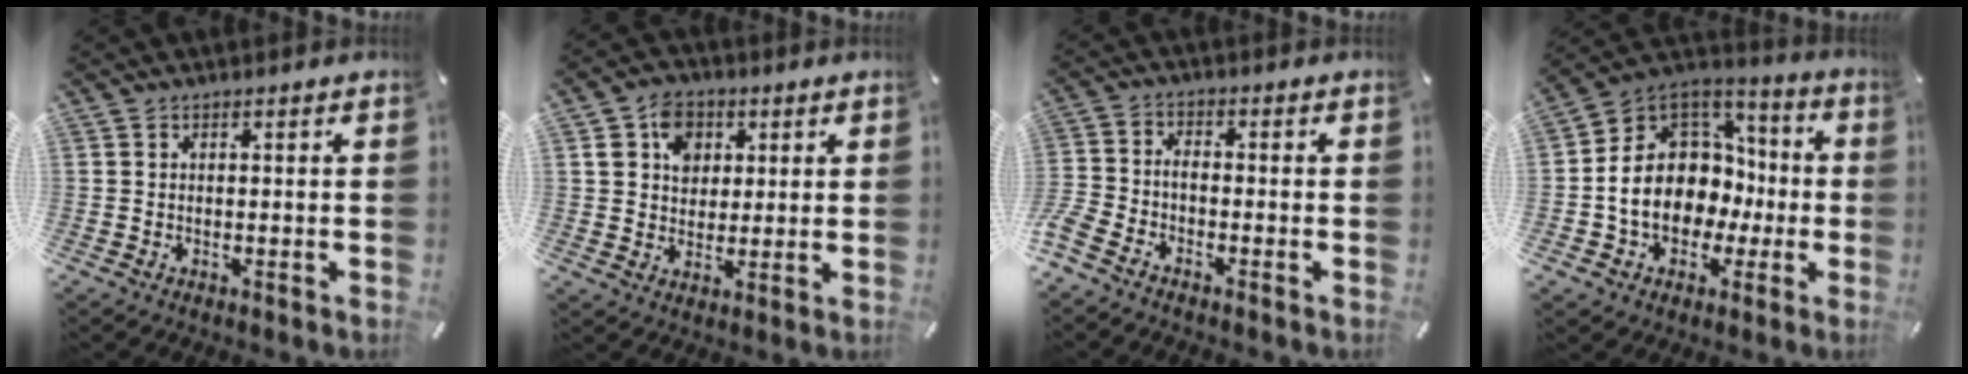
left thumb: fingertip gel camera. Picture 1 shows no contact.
{"total": 8.1, "force": [2.6, 6.8, 3.4], "torque": [-0.045, 0.004, 0.044]}
{"total": 3.7, "force": [-2.7, 1.7, 1.9], "torque": [-0.059, 0.003, -0.057]}
{"total": 14.2, "force": [-3.0, 12.2, 6.6], "torque": [-0.141, 0.000, -0.050]}